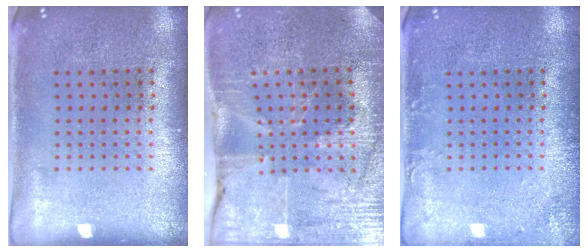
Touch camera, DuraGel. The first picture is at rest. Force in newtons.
{"total": 3.2, "press": 3.2, "slide": 0.2}
{"total": 1.7, "press": 1.7, "slide": 0.3}